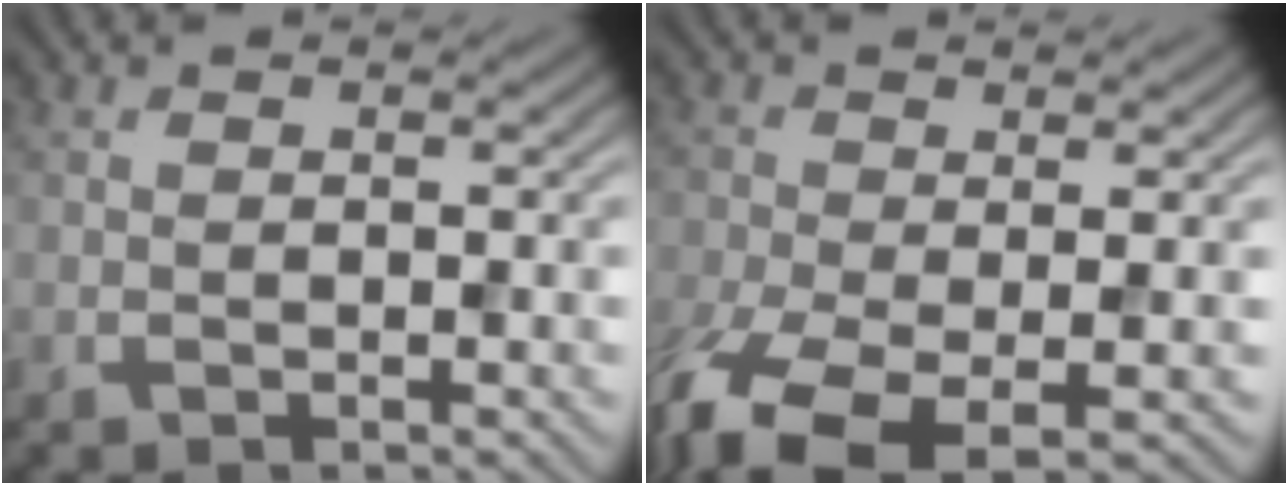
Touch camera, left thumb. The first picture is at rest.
{"total": 8.3, "force": [-4.8, 3.3, 5.9], "torque": [-0.136, -0.036, -0.086]}